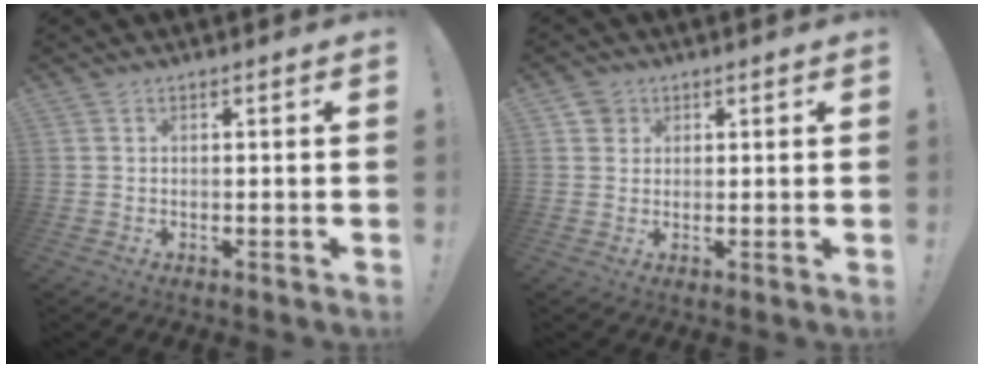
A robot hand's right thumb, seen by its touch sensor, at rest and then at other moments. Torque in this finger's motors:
{"motor_torque": [-0.02, 0.18, 0.16, 0.28, -0.01]}